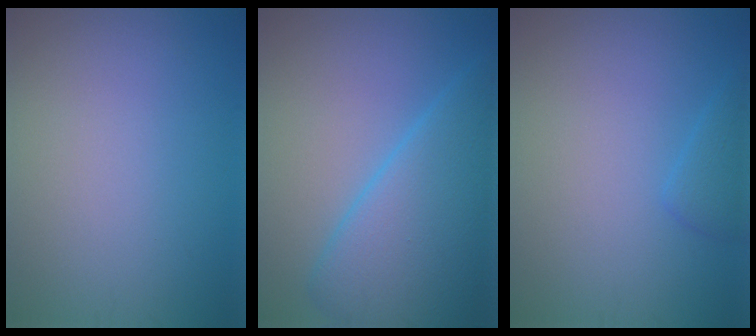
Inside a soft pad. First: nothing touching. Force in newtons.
{"total": 8.2, "press": 8.2, "slide": 0.3}
{"total": 1.6, "press": 1.6, "slide": 0.1}